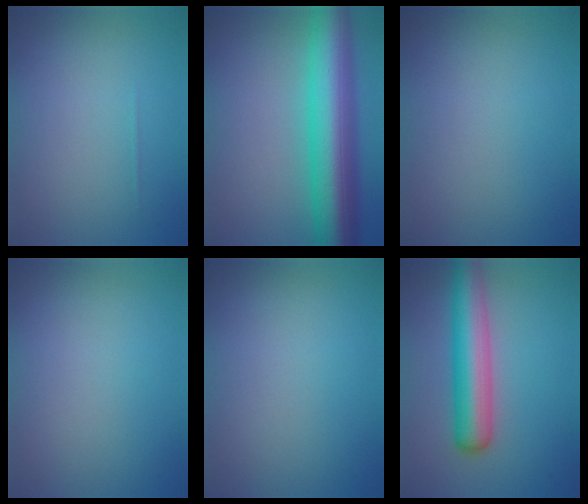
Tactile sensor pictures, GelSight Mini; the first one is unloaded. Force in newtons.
{"total": 10.3, "press": 10.3, "slide": 0.1}
{"total": 0.0}
{"total": 0.0}
{"total": 0.0}
{"total": 5.9, "press": 5.9, "slide": 0.2}